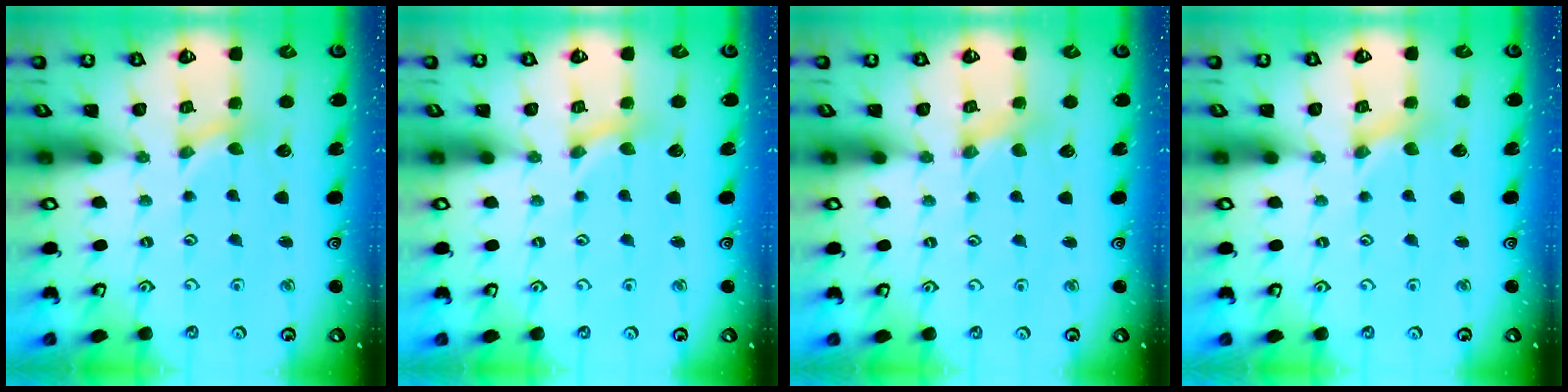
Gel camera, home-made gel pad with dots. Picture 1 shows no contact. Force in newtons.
{"total": 0.0}
{"total": 1.6, "press": 1.6, "slide": 0.3}
{"total": 0.0}